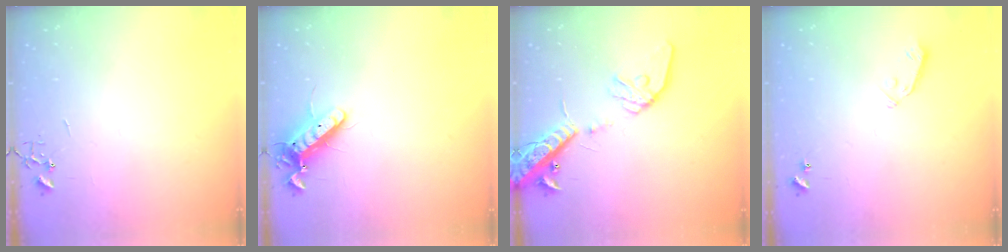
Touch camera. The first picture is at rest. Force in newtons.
{"total": 11.6, "press": 11.4, "slide": 2.2}
{"total": 18.9, "press": 18.6, "slide": 3.4}
{"total": 3.6, "press": 3.4, "slide": 0.9}